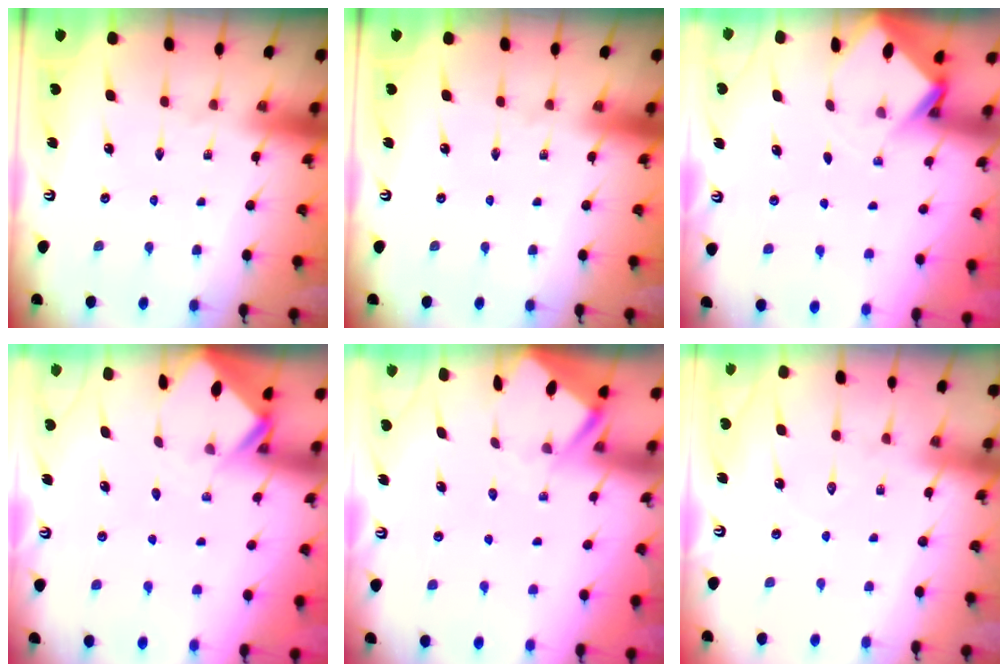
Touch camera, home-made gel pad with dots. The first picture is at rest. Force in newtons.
{"total": 0.0}
{"total": 2.9, "press": 2.9, "slide": 0.3}
{"total": 2.6, "press": 2.6, "slide": 0.2}
{"total": 3.5, "press": 3.5, "slide": 0.3}
{"total": 5.7, "press": 5.6, "slide": 0.6}